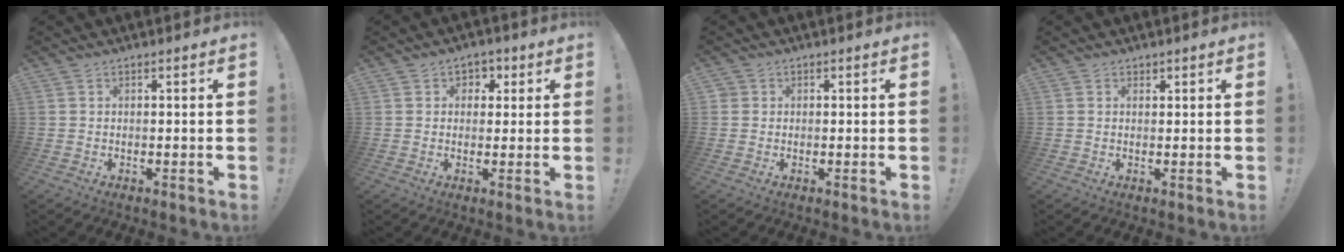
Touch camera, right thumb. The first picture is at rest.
{"total": 3.7, "force": [0.9, 3.5, 1.0], "torque": [-0.001, -0.005, 0.013]}
{"total": 1.7, "force": [0.7, 1.5, 0.3], "torque": [-0.015, 0.003, 0.016]}
{"total": 0.8, "force": [0.7, 0.4, 0.0], "torque": [0.005, -0.004, 0.014]}